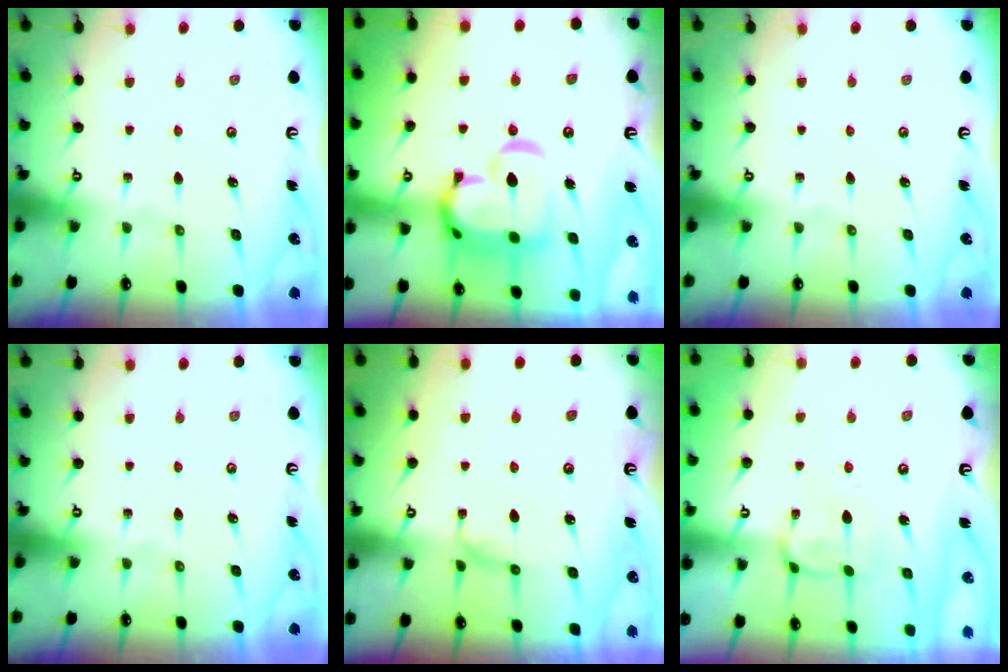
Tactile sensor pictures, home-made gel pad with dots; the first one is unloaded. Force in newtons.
{"total": 12.6, "press": 12.5, "slide": 1.7}
{"total": 0.0}
{"total": 0.0}
{"total": 1.1, "press": 1.0, "slide": 0.5}
{"total": 0.8, "press": 0.4, "slide": 0.7}